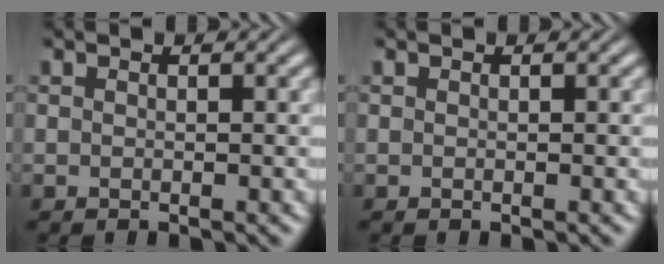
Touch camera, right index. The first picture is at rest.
{"total": 0.0}